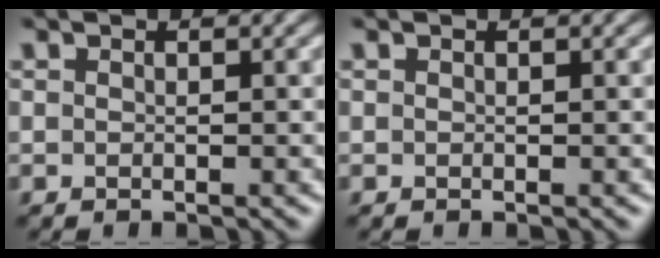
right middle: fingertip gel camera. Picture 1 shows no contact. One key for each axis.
{"total": 0.0}